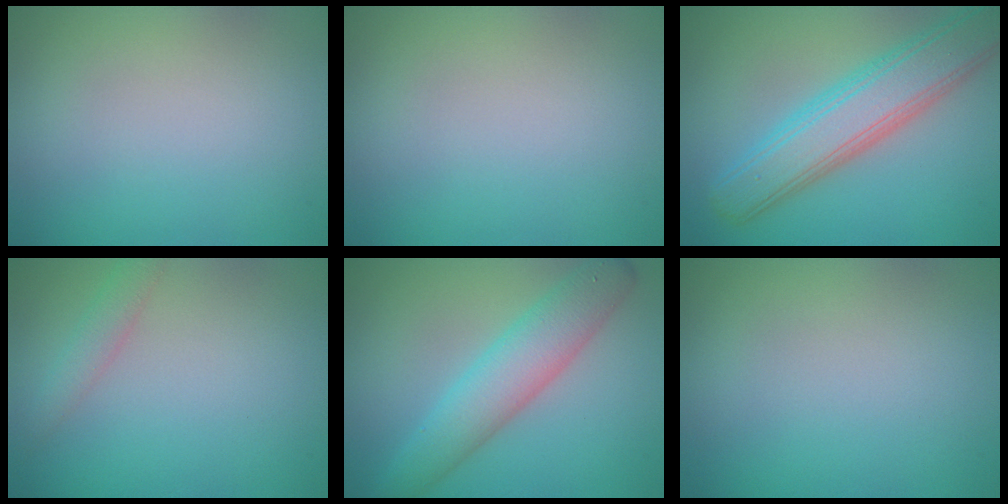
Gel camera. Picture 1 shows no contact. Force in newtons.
{"total": 0.0}
{"total": 6.8, "press": 6.8, "slide": 0.1}
{"total": 1.7, "press": 1.7, "slide": 0.0}
{"total": 5.1, "press": 5.1, "slide": 0.2}
{"total": 0.0}